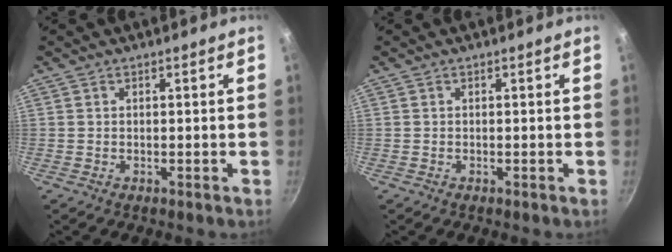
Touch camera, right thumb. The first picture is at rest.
{"total": 0.0}